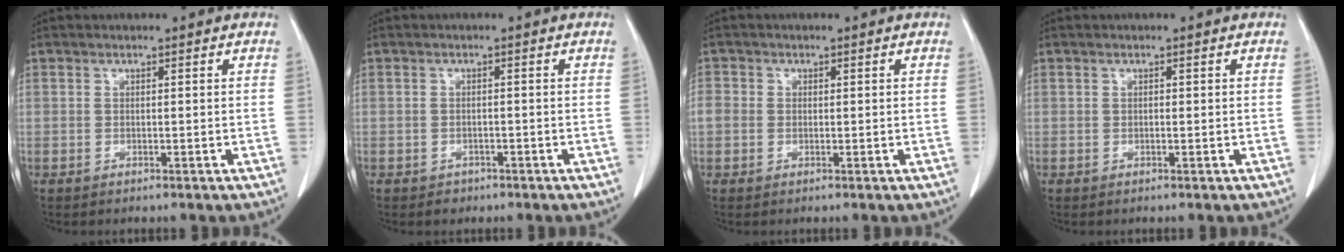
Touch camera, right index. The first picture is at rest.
{"total": 1.7, "force": [-1.1, 1.2, 0.2], "torque": [-0.005, 0.004, -0.015]}
{"total": 3.1, "force": [-0.1, 2.9, 1.1], "torque": [-0.030, 0.014, -0.001]}
{"total": 0.0}